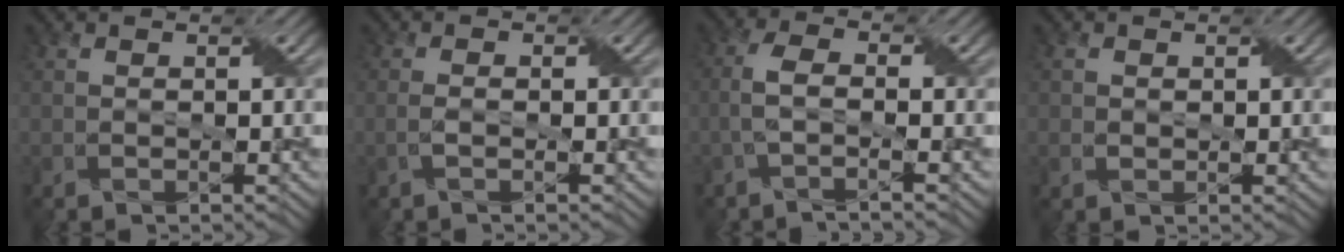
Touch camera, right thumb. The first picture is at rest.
{"total": 1.1, "force": [-0.4, 0.4, 1.0], "torque": [-0.022, 0.002, -0.012]}
{"total": 3.3, "force": [-1.2, 0.8, 3.0], "torque": [-0.064, 0.006, -0.035]}
{"total": 1.3, "force": [0.2, 1.2, 0.5], "torque": [-0.010, -0.005, 0.010]}